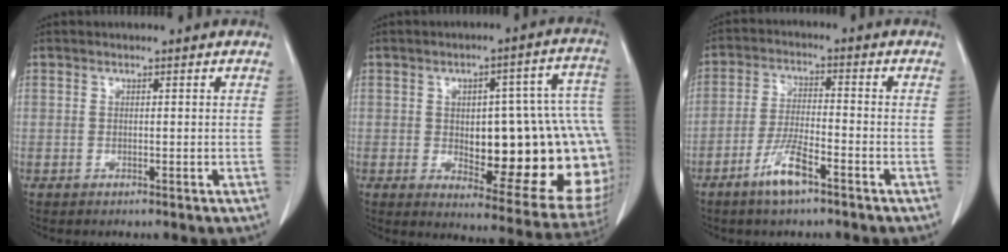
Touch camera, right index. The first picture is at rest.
{"total": 24.9, "force": [-1.8, 7.4, 23.7], "torque": [-0.222, 0.035, 0.006]}
{"total": 6.6, "force": [-4.1, 1.0, 5.1], "torque": [-0.104, -0.006, -0.076]}